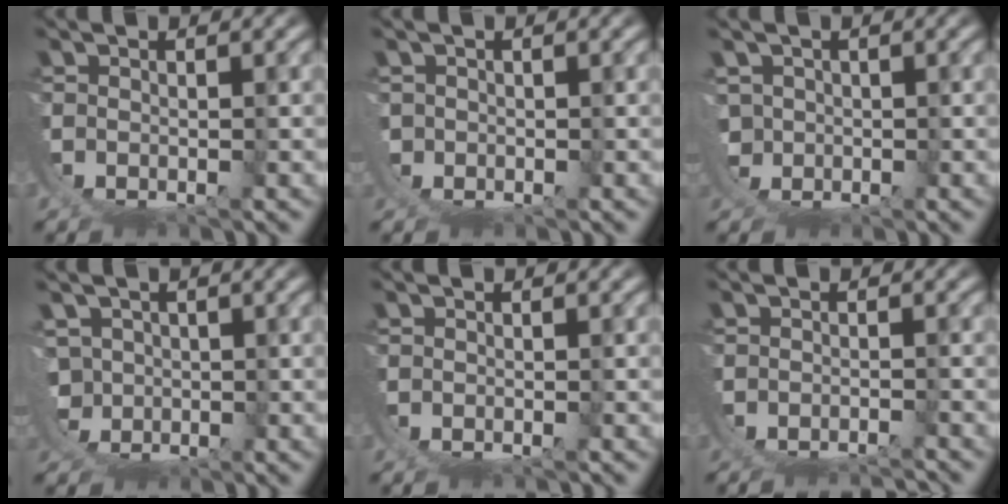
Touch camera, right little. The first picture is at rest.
{"total": 2.5, "force": [-1.1, 2.2, 0.7], "torque": [-0.034, -0.025, -0.010]}
{"total": 4.0, "force": [-0.5, 3.7, 1.6], "torque": [-0.058, -0.034, 0.000]}
{"total": 6.1, "force": [-0.8, 5.6, 2.4], "torque": [-0.076, -0.039, -0.005]}
{"total": 0.8, "force": [-0.8, -0.1, -0.1], "torque": [0.003, -0.002, -0.011]}
{"total": 4.6, "force": [-4.1, 1.6, 1.2], "torque": [-0.026, -0.013, -0.058]}